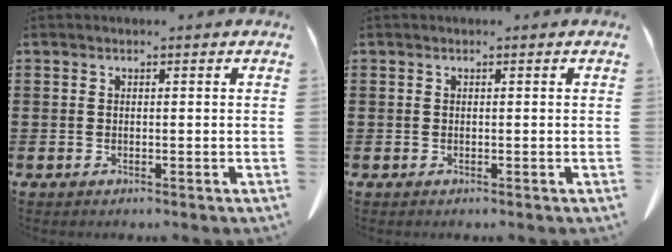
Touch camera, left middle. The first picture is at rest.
{"total": 0.0}